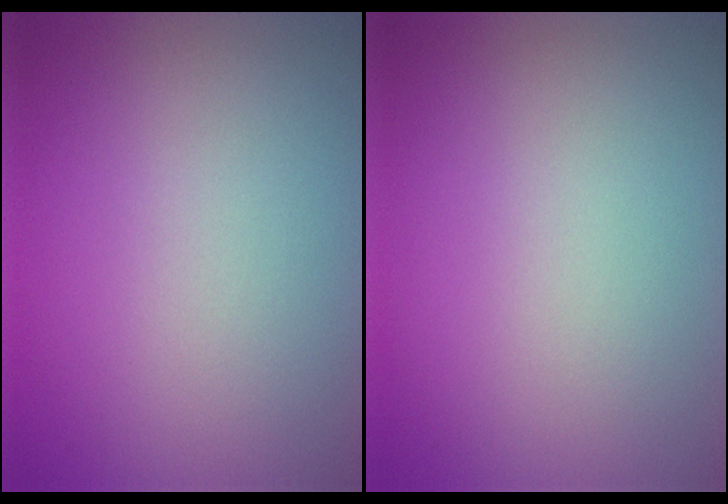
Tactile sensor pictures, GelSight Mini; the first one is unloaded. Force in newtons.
{"total": 0.0}